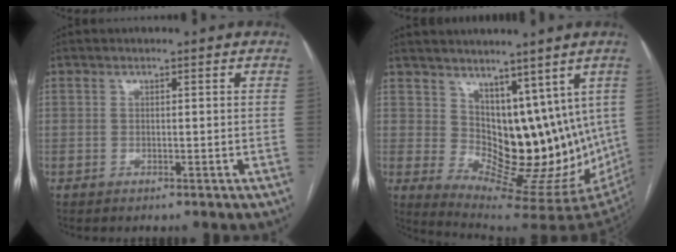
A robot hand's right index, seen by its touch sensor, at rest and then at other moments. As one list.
[{"total": 12.9, "force": [4.8, 7.3, 9.5], "torque": [-0.127, -0.001, 0.096]}]